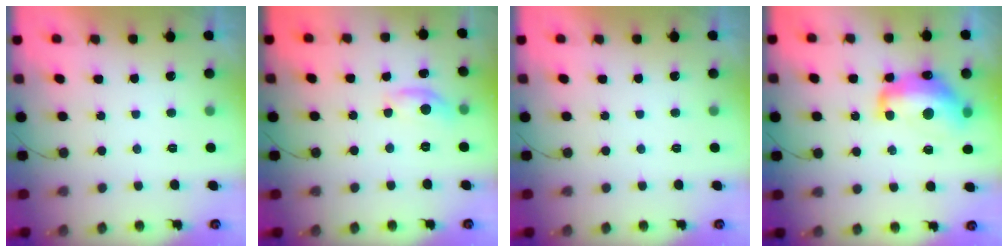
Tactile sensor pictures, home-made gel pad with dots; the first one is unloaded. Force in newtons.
{"total": 7.8, "press": 7.8, "slide": 0.5}
{"total": 0.0}
{"total": 15.0, "press": 14.9, "slide": 1.1}